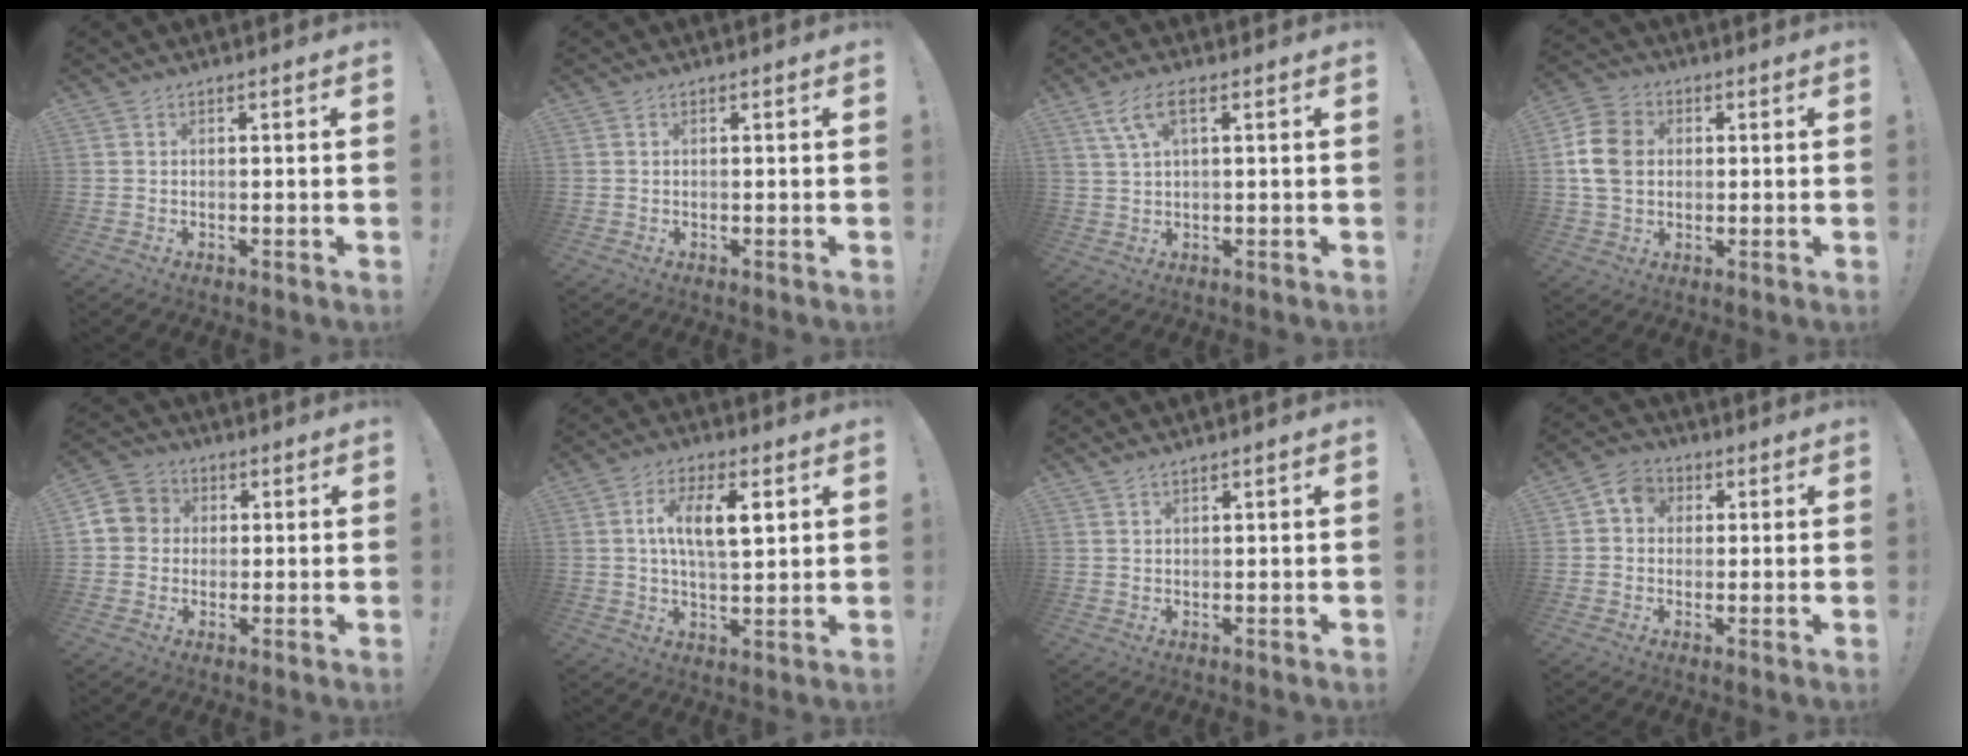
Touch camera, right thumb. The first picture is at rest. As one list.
[{"total": 0.0}, {"total": 7.3, "force": [2.4, 2.3, 6.5], "torque": [-0.123, 0.004, 0.049]}, {"total": 11.2, "force": [1.0, 8.7, 7.0], "torque": [-0.131, 0.015, 0.024]}, {"total": 6.7, "force": [0.6, 6.4, 2.1], "torque": [-0.028, 0.011, 0.014]}, {"total": 10.6, "force": [2.8, 4.3, 9.3], "torque": [-0.157, 0.002, 0.042]}, {"total": 1.4, "force": [1.2, -0.3, 0.6], "torque": [-0.019, -0.001, 0.022]}, {"total": 6.1, "force": [1.1, 5.3, 2.7], "torque": [-0.037, 0.008, 0.022]}]